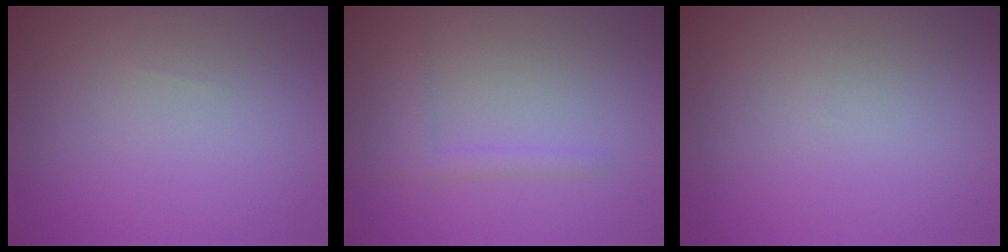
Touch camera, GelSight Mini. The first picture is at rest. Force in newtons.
{"total": 1.1, "press": 1.1, "slide": 0.1}
{"total": 0.0}